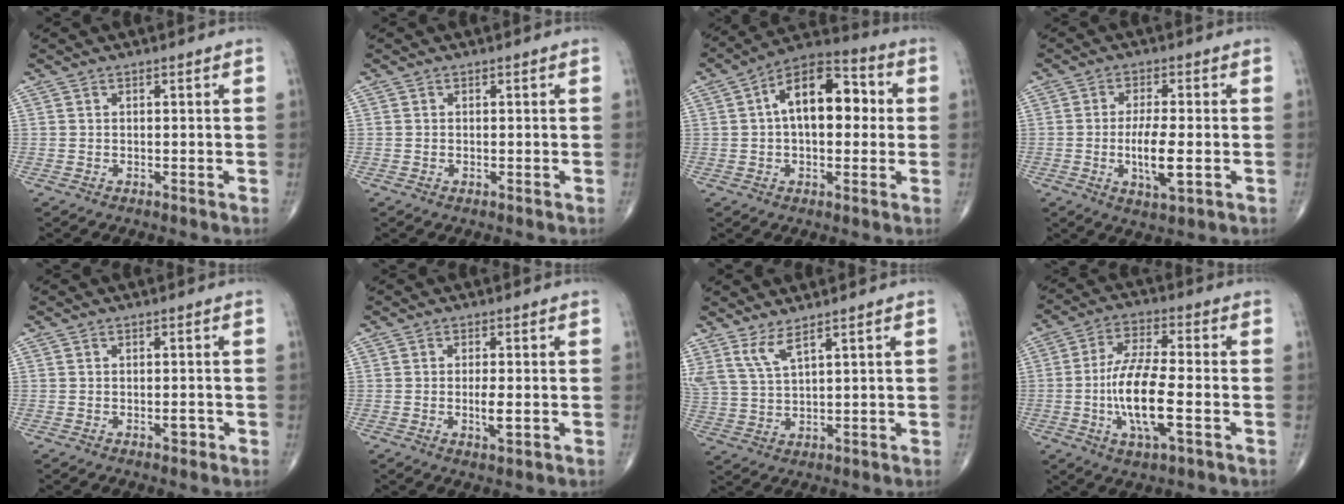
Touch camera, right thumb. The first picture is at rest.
{"total": 0.0}
{"total": 14.8, "force": [1.9, 8.2, 12.1], "torque": [-0.166, 0.036, 0.019]}
{"total": 7.9, "force": [-1.5, 2.2, 7.4], "torque": [-0.136, -0.007, -0.027]}
{"total": 1.5, "force": [-0.7, 0.7, 1.1], "torque": [-0.011, 0.001, -0.012]}
{"total": 3.4, "force": [-0.6, 0.9, 3.2], "torque": [-0.060, -0.006, -0.012]}
{"total": 5.0, "force": [3.6, 0.9, 3.4], "torque": [-0.081, -0.022, 0.081]}
{"total": 13.2, "force": [-3.0, 3.9, 12.2], "torque": [-0.240, 0.012, -0.057]}